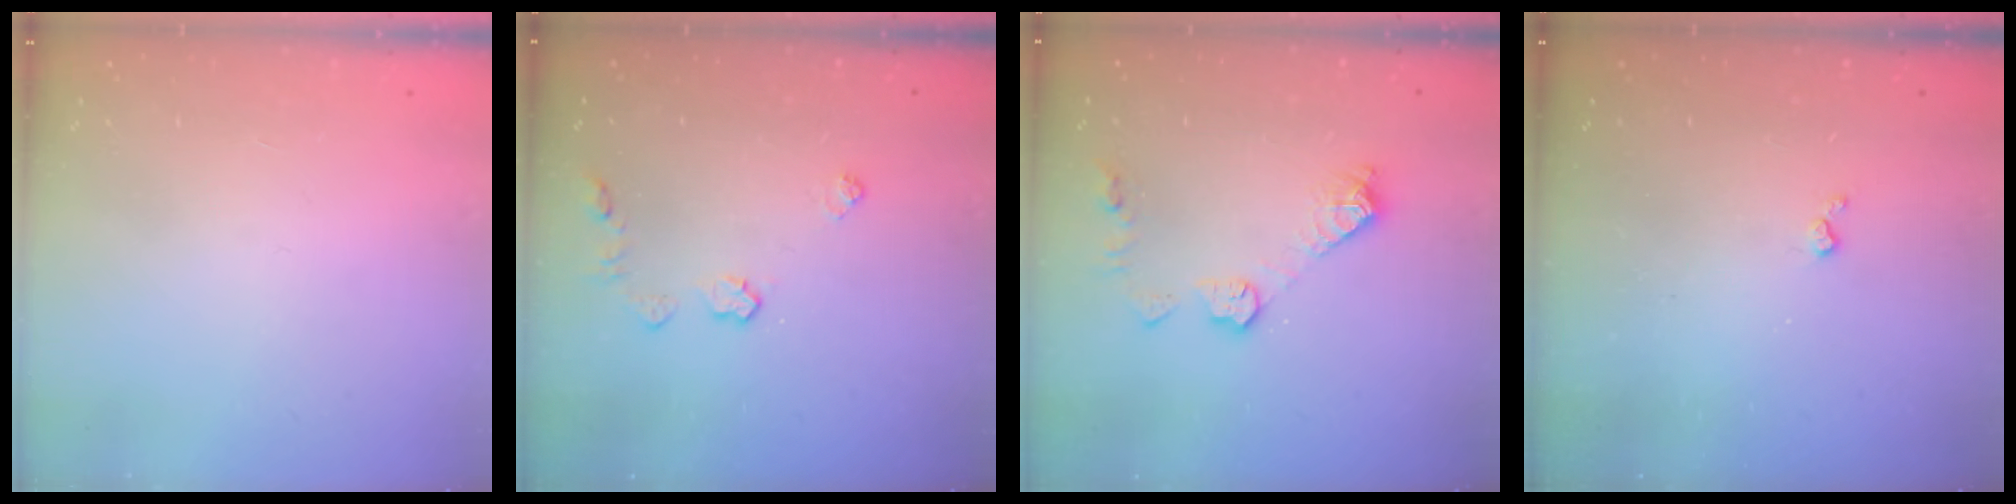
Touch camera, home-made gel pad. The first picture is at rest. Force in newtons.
{"total": 5.8, "press": 5.8, "slide": 0.6}
{"total": 9.8, "press": 9.8, "slide": 0.5}
{"total": 2.9, "press": 2.9, "slide": 0.5}